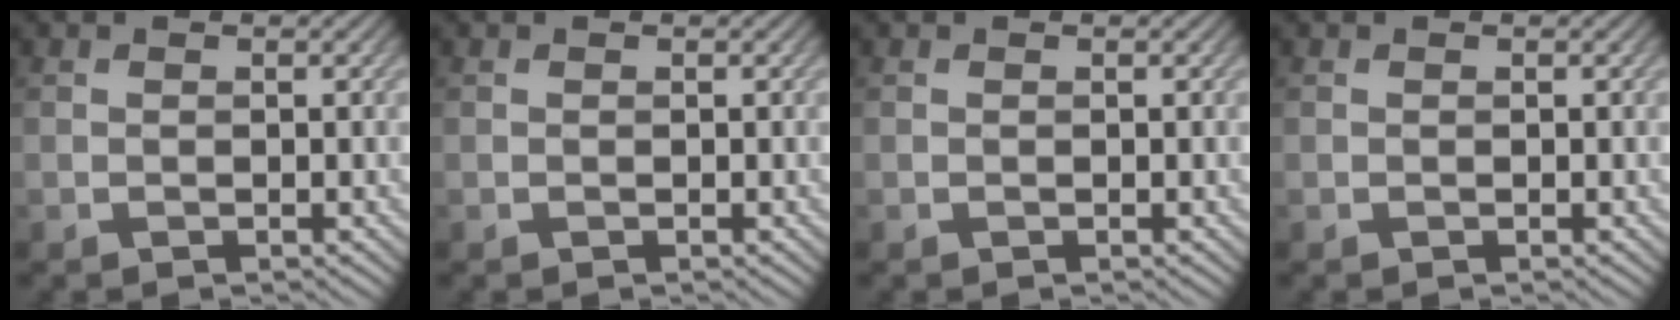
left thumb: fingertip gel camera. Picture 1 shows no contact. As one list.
[{"total": 0.0}, {"total": 0.0}, {"total": 0.0}]